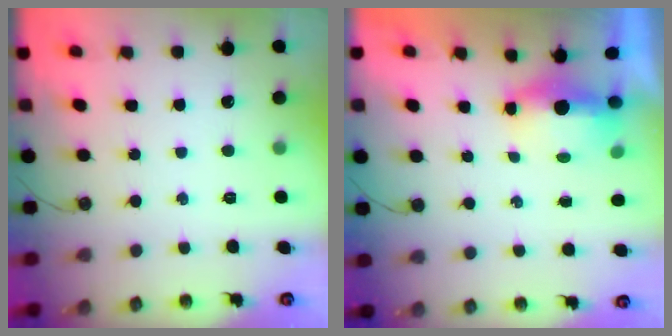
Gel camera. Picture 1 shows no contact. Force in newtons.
{"total": 13.2, "press": 6.4, "slide": 11.6}